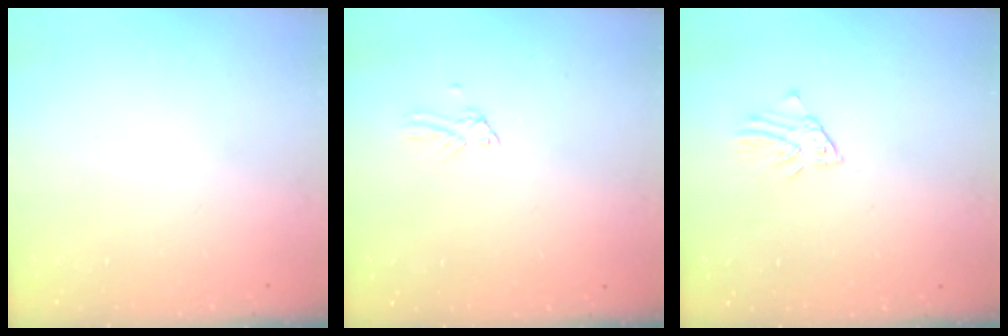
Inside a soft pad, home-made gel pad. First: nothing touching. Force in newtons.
{"total": 0.0}
{"total": 1.6, "press": 1.6, "slide": 0.0}